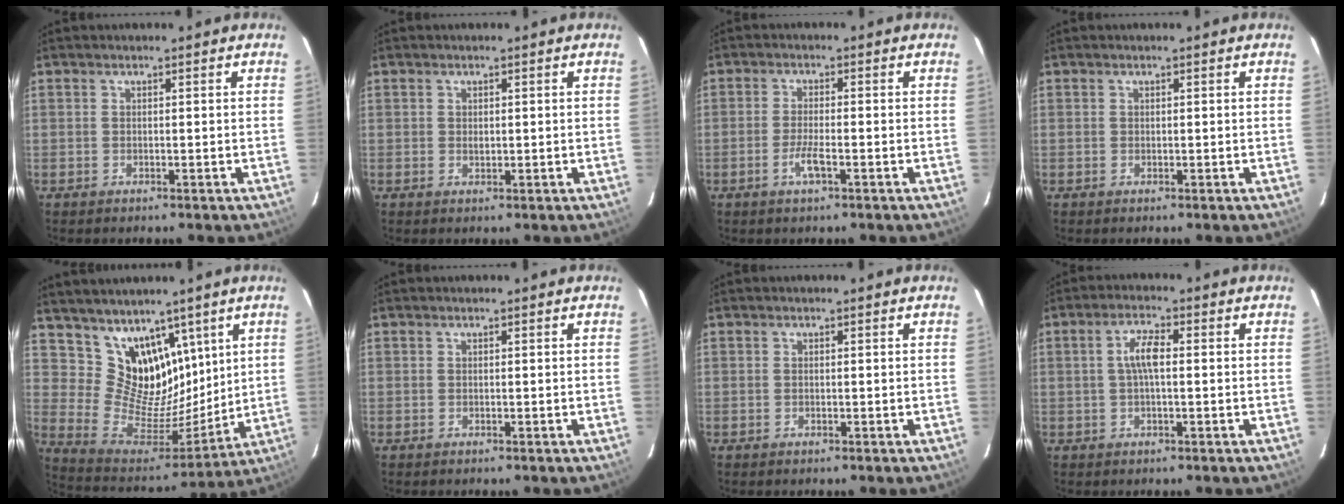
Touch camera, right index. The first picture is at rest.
{"total": 0.9, "force": [0.1, 0.7, 0.6], "torque": [-0.010, 0.001, 0.002]}
{"total": 3.6, "force": [-1.7, 0.4, 3.1], "torque": [-0.066, -0.003, -0.035]}
{"total": 0.0}
{"total": 14.5, "force": [9.1, 9.7, 5.6], "torque": [-0.099, -0.006, 0.186]}
{"total": 0.0}
{"total": 0.0}
{"total": 4.3, "force": [0.2, 1.3, 4.1], "torque": [-0.081, 0.009, 0.005]}